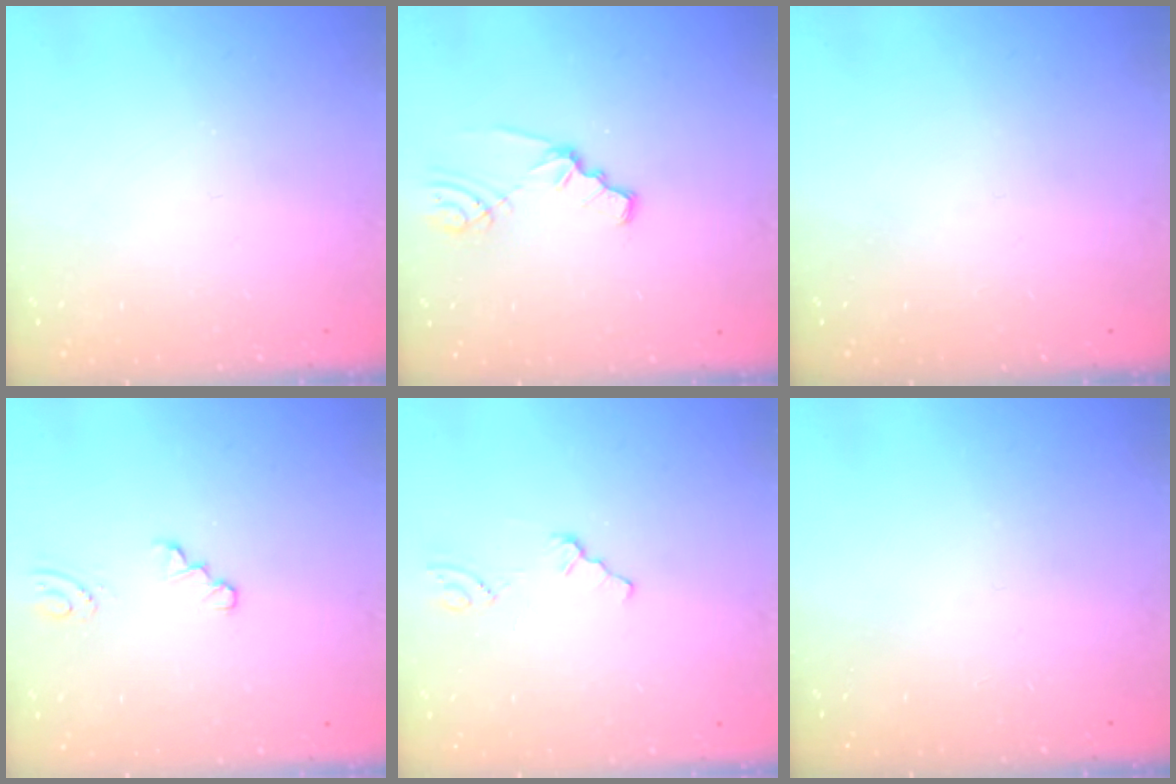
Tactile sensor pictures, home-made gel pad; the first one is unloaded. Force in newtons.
{"total": 2.1, "press": 2.1, "slide": 0.3}
{"total": 0.0}
{"total": 0.0}
{"total": 0.0}
{"total": 0.0}